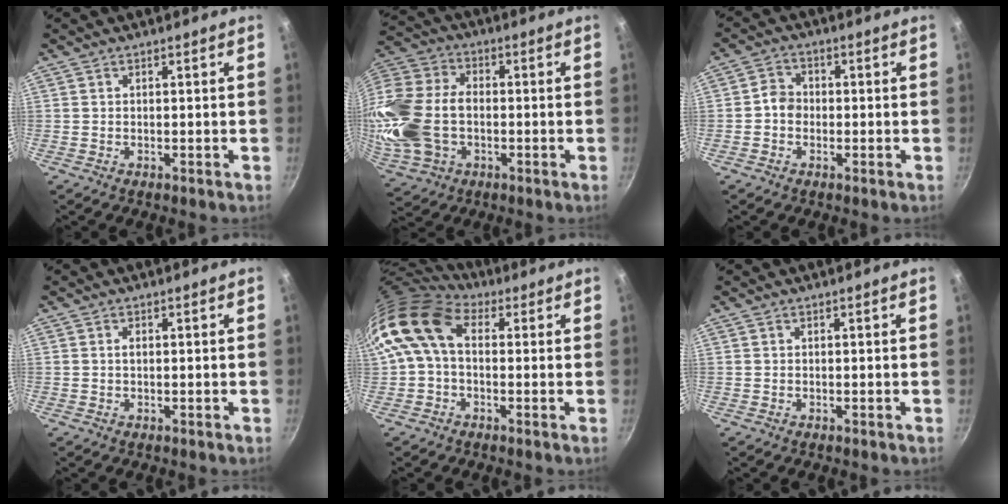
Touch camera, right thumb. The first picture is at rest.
{"total": 19.6, "force": [-2.5, 13.6, 13.9], "torque": [-0.291, 0.027, -0.048]}
{"total": 3.6, "force": [-0.8, 3.1, 1.6], "torque": [-0.008, 0.018, -0.021]}
{"total": 0.9, "force": [0.1, 0.6, 0.7], "torque": [-0.012, 0.003, 0.001]}
{"total": 10.8, "force": [1.7, 7.2, 7.8], "torque": [-0.139, 0.021, 0.013]}
{"total": 0.0}